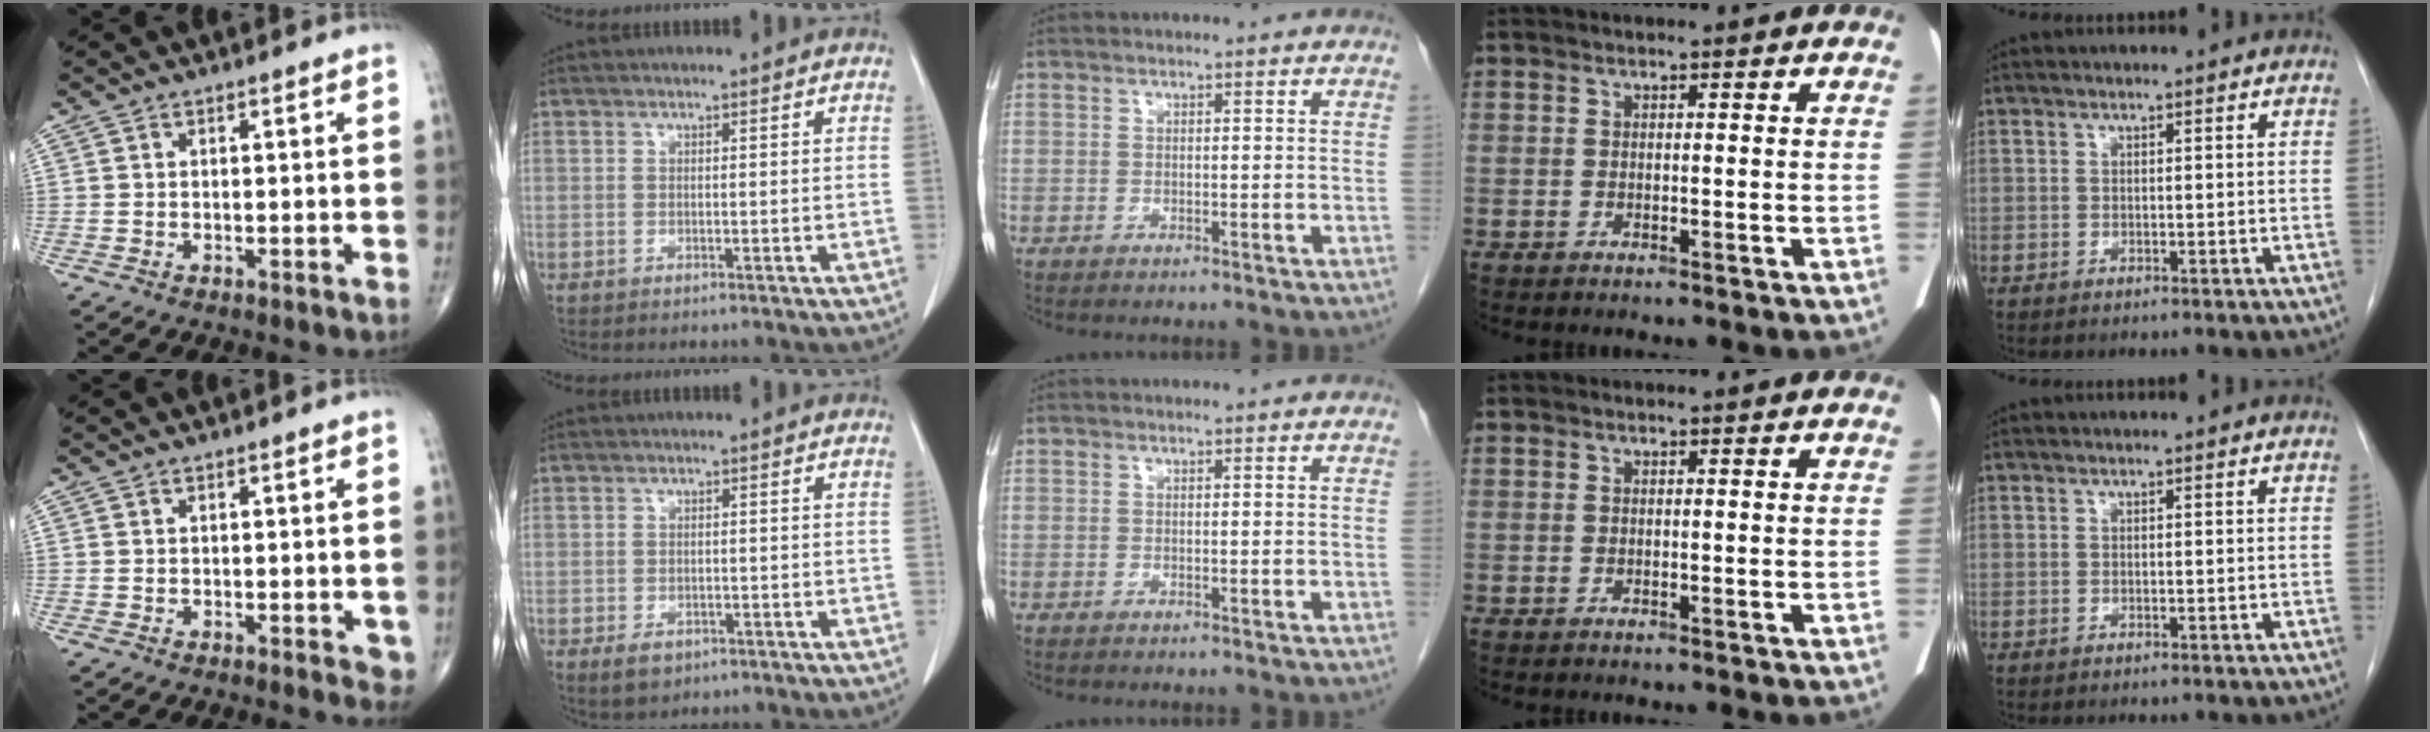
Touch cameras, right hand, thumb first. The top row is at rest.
{"thumb": {"total": 2.8, "force": [-0.1, 1.3, 2.5], "torque": [-0.016, -0.005, 0.000]}, "index": {"total": 3.3, "force": [-1.8, 2.1, 1.8], "torque": [-0.031, -0.003, -0.020]}}